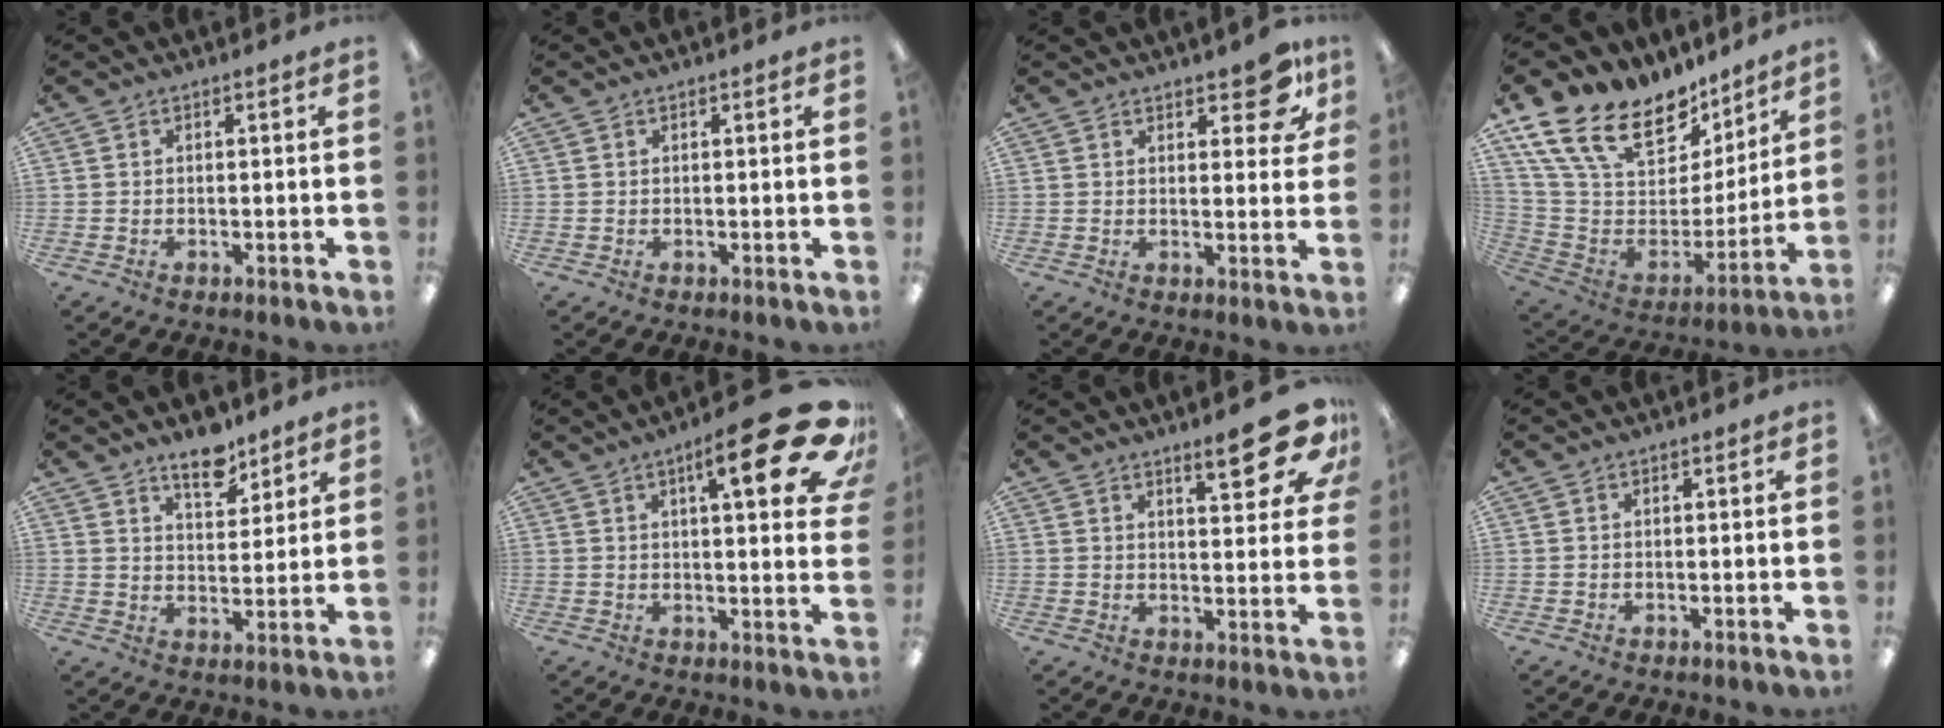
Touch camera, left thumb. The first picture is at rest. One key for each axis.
{"total": 0.0}
{"total": 8.3, "fx": 5.6, "fy": 3.4, "fz": 5.2, "tx": -0.055, "ty": -0.028, "tz": 0.092}
{"total": 20.4, "fx": 15.4, "fy": 9.9, "fz": 8.9, "tx": -0.178, "ty": -0.113, "tz": 0.288}
{"total": 8.7, "fx": 6.8, "fy": 3.8, "fz": 3.7, "tx": -0.036, "ty": -0.045, "tz": 0.117}
{"total": 19.4, "fx": 9.2, "fy": 5.3, "fz": 16.2, "tx": -0.216, "ty": -0.047, "tz": 0.131}
{"total": 13.7, "fx": 8.5, "fy": 4.1, "fz": 9.9, "tx": -0.118, "ty": -0.048, "tz": 0.131}
{"total": 0.0}